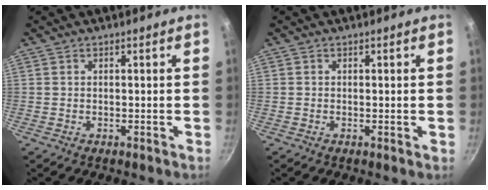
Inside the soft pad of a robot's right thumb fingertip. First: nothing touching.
{"total": 0.7, "force": [-0.1, 0.2, 0.7], "torque": [-0.010, 0.000, -0.002]}